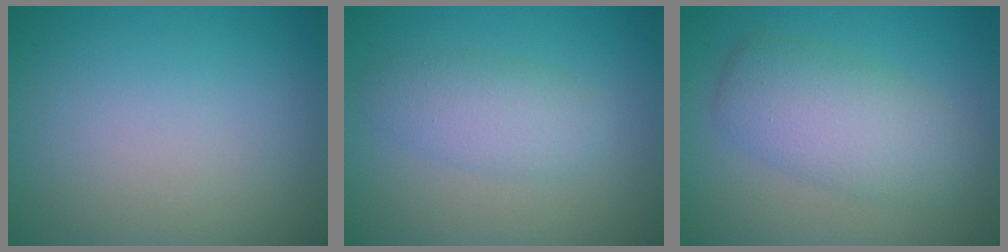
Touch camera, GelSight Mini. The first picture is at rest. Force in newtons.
{"total": 2.4, "press": 2.3, "slide": 0.1}
{"total": 5.3, "press": 5.2, "slide": 0.2}